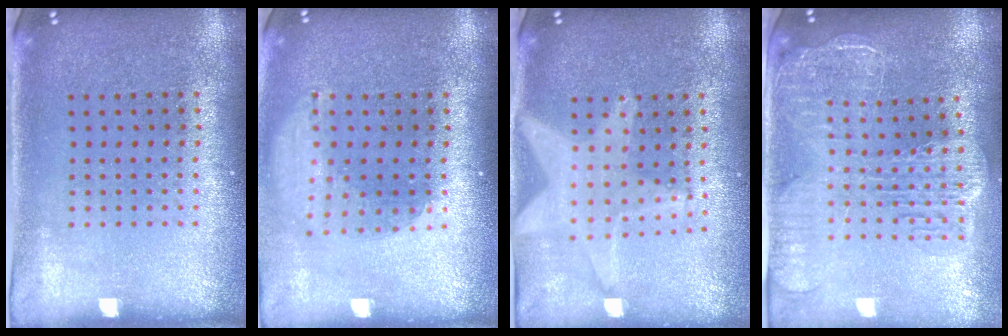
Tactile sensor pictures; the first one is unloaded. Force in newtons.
{"total": 1.7, "press": 1.3, "slide": 1.1}
{"total": 2.0, "press": 1.7, "slide": 1.0}
{"total": 2.7, "press": 2.3, "slide": 1.4}